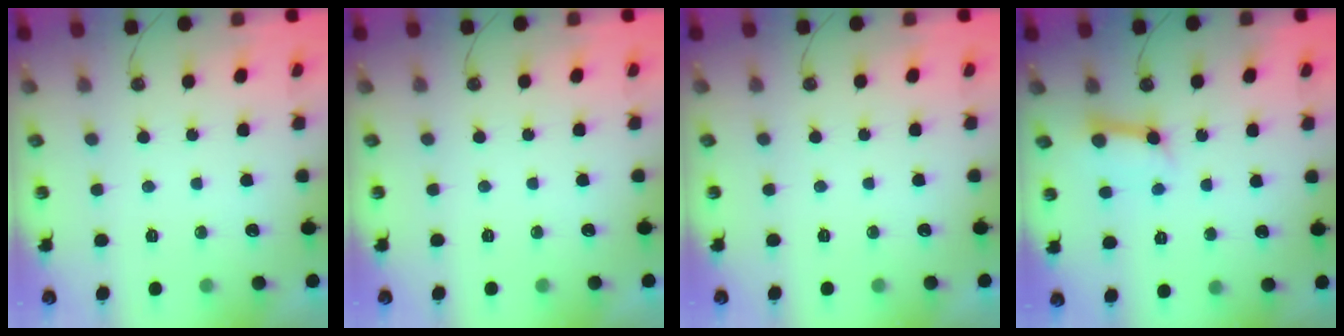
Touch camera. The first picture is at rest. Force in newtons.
{"total": 0.0}
{"total": 0.0}
{"total": 7.0, "press": 7.0, "slide": 0.9}